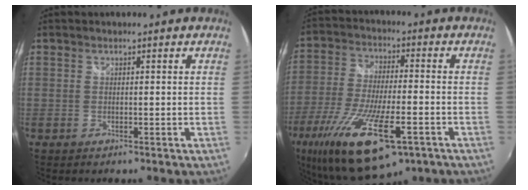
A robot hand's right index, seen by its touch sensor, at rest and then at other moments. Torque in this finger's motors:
{"motor_torque": [1.89, -0.25, 1.05, 0.21]}